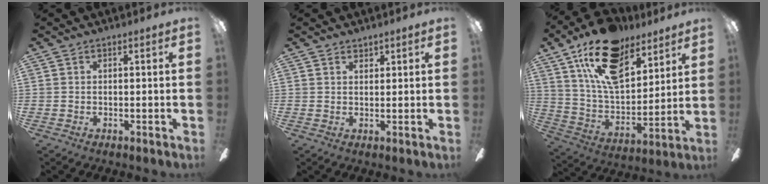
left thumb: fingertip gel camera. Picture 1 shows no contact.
{"total": 1.5, "force": [1.4, 0.5, 0.0], "torque": [-0.001, -0.003, 0.028]}
{"total": 20.2, "force": [13.0, 10.2, 11.7], "torque": [-0.209, -0.058, 0.233]}